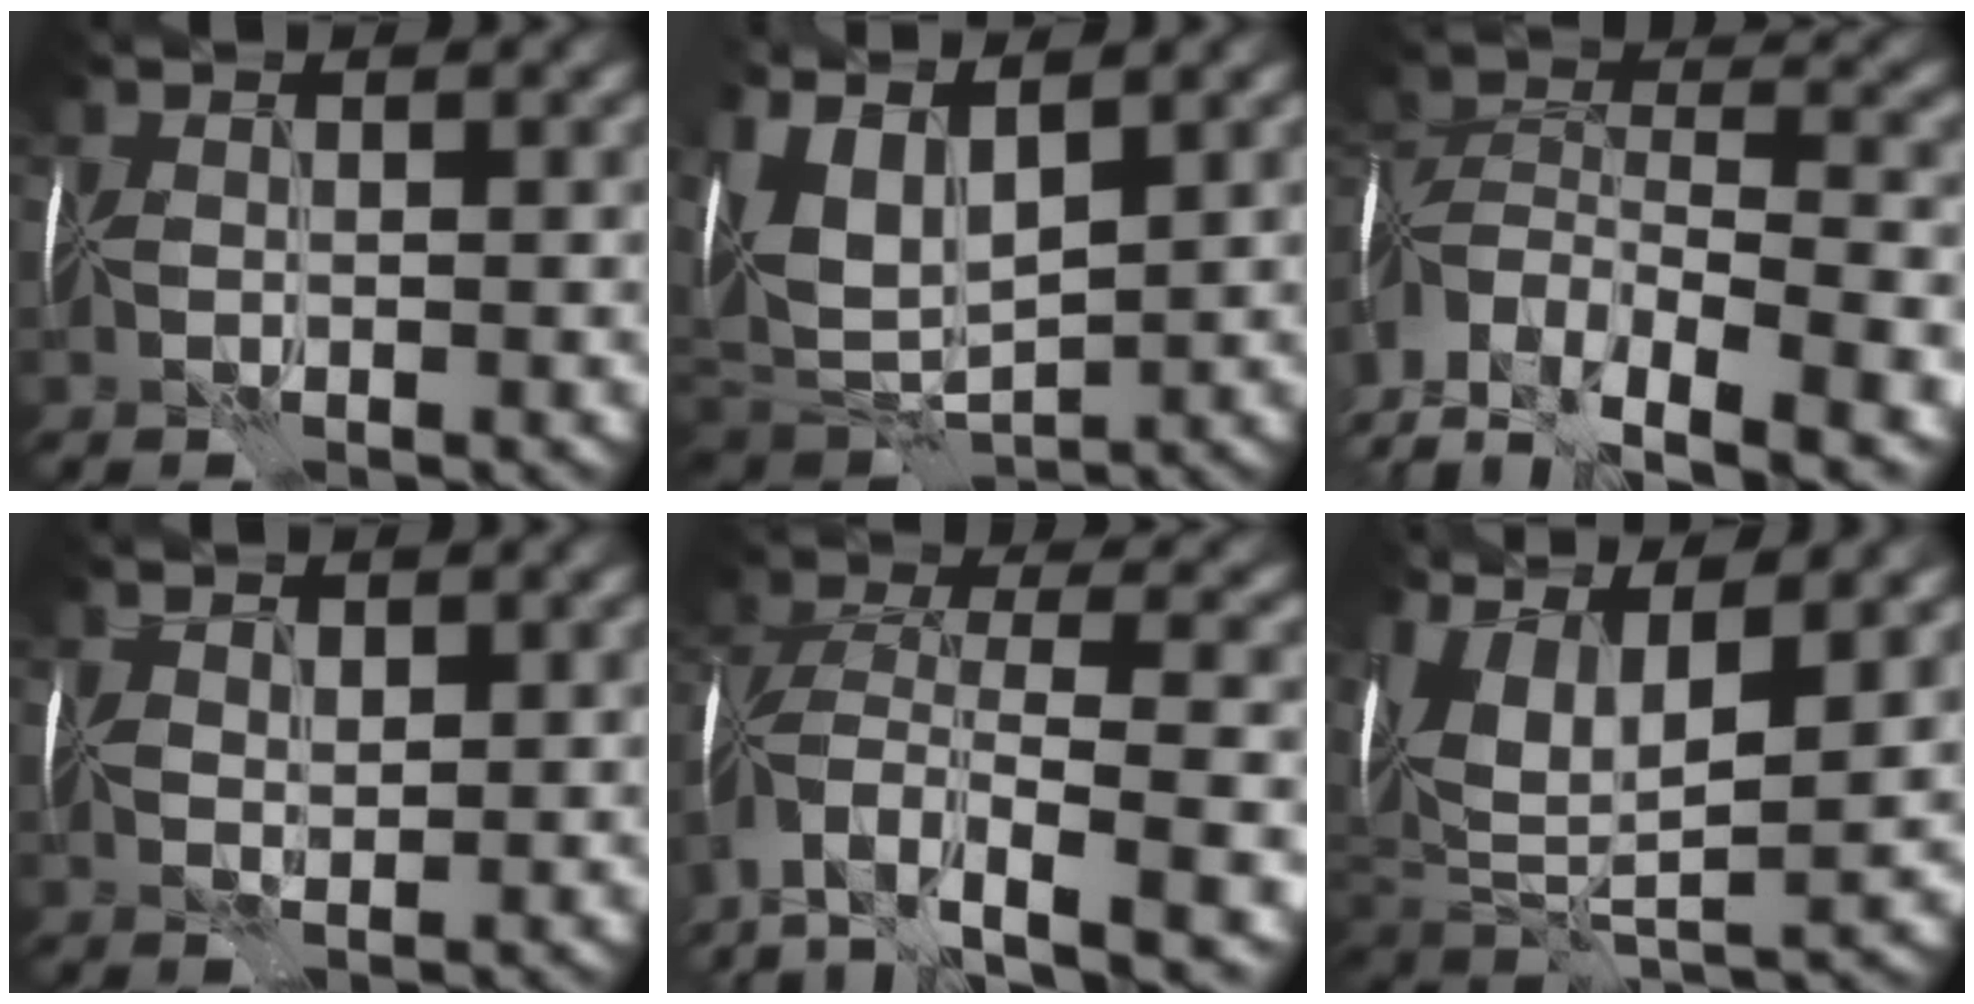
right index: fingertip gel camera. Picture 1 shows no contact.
{"total": 8.7, "force": [2.5, 4.6, 7.0], "torque": [-0.156, -0.006, 0.052]}
{"total": 12.6, "force": [-7.1, 6.3, 8.2], "torque": [-0.165, 0.029, -0.112]}
{"total": 1.8, "force": [1.1, 1.1, 0.9], "torque": [-0.022, 0.003, 0.017]}
{"total": 12.0, "force": [-6.9, 5.8, 7.9], "torque": [-0.167, 0.009, -0.106]}
{"total": 12.1, "force": [5.8, 5.1, 9.3], "torque": [-0.206, 0.016, 0.113]}